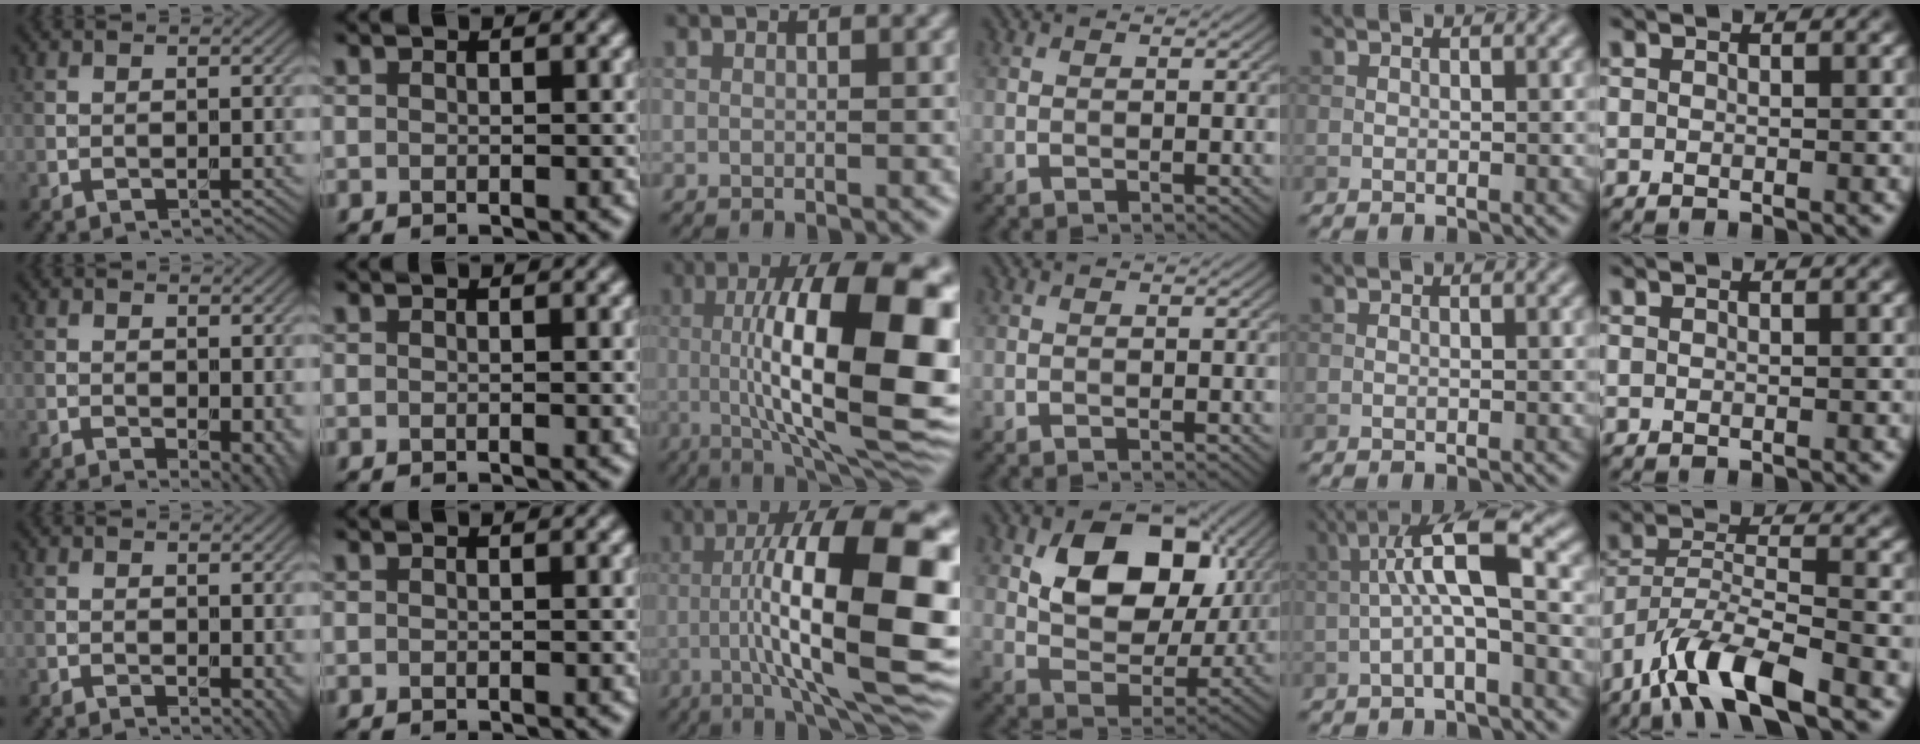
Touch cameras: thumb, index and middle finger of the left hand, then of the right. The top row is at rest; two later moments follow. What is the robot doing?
{"motion": "unscrew", "object": "dispenser bottle"}